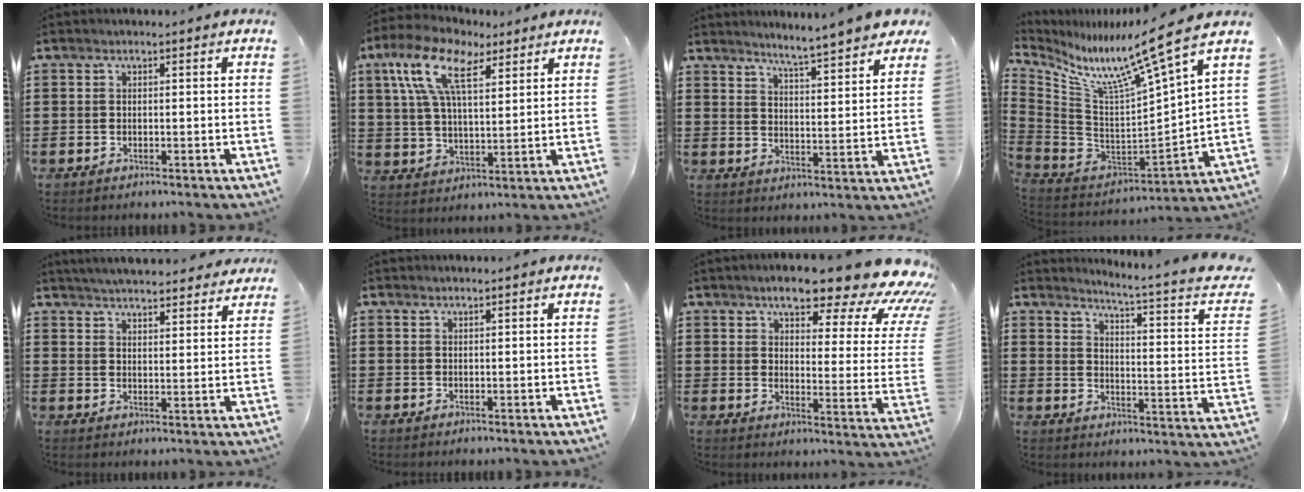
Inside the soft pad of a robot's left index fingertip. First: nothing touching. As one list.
[{"total": 11.3, "force": [6.9, 4.4, 7.9], "torque": [-0.179, -0.002, 0.126]}, {"total": 5.0, "force": [4.8, -1.0, 1.2], "torque": [-0.045, -0.032, 0.079]}, {"total": 10.5, "force": [8.1, -1.1, 6.6], "torque": [-0.132, -0.086, 0.118]}, {"total": 4.9, "force": [4.8, 0.0, 0.7], "torque": [-0.031, -0.022, 0.087]}, {"total": 0.8, "force": [0.8, 0.1, 0.1], "torque": [-0.002, 0.000, 0.016]}, {"total": 12.7, "force": [9.7, 2.6, 7.8], "torque": [-0.128, -0.065, 0.158]}, {"total": 4.0, "force": [2.9, -1.1, 2.5], "torque": [-0.058, -0.040, 0.035]}]